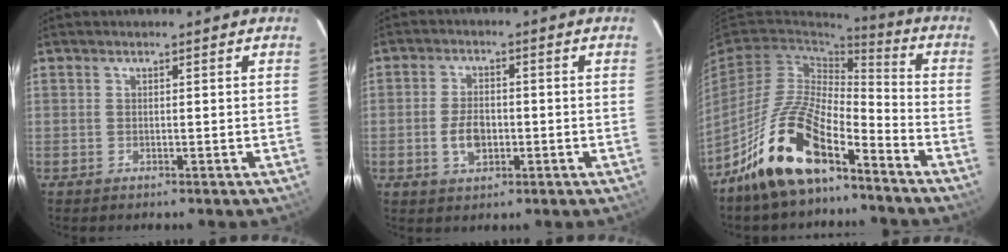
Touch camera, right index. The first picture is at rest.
{"total": 5.6, "force": [-1.3, 3.4, 4.2], "torque": [-0.085, 0.003, -0.018]}
{"total": 16.1, "force": [-10.8, 5.8, 10.4], "torque": [-0.205, 0.003, -0.200]}